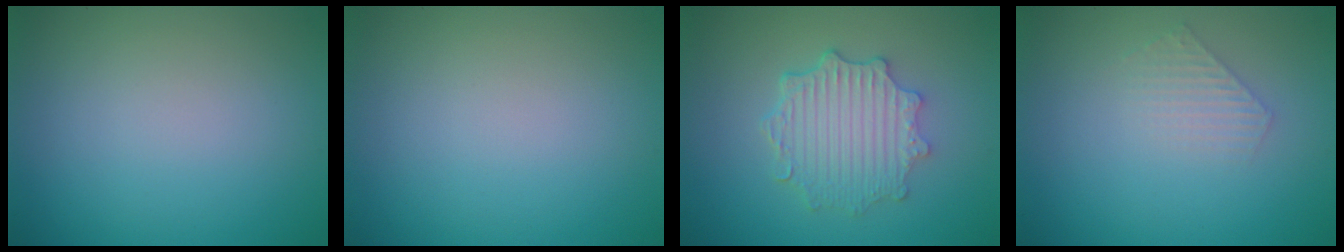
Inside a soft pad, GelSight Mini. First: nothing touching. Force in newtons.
{"total": 0.0}
{"total": 4.9, "press": 3.9, "slide": 2.9}
{"total": 1.5, "press": 1.5, "slide": 0.3}